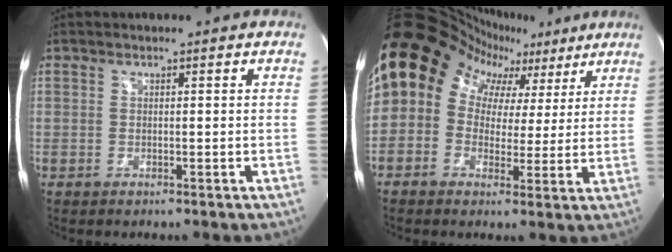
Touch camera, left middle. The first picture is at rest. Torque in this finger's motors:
{"motor_torque": [1.52, -0.61, 1.05, 0.21]}